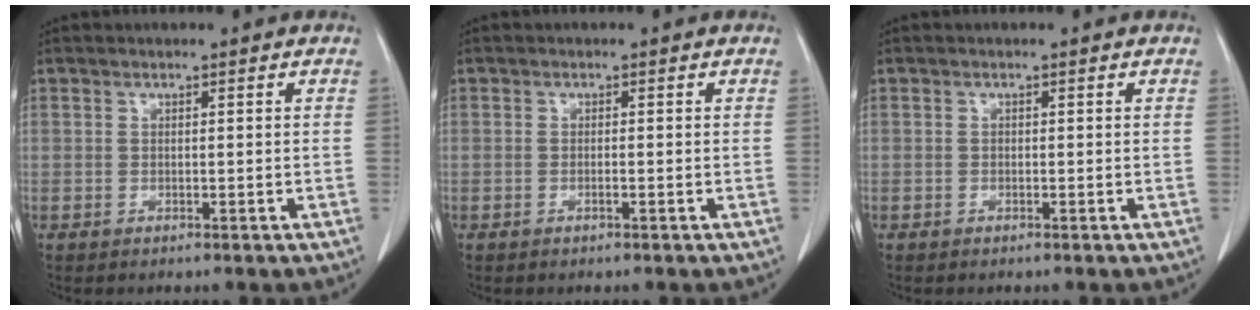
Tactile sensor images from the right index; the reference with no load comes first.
{"total": 0.6, "force": [-0.3, 0.0, 0.6], "torque": [-0.012, 0.000, -0.004]}
{"total": 0.0}